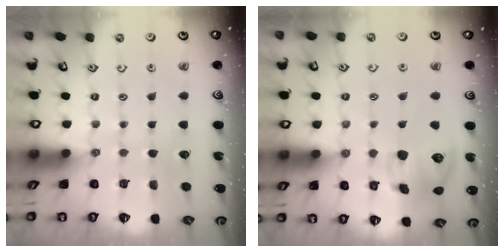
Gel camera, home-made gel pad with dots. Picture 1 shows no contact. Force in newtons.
{"total": 13.6, "press": 13.4, "slide": 2.4}